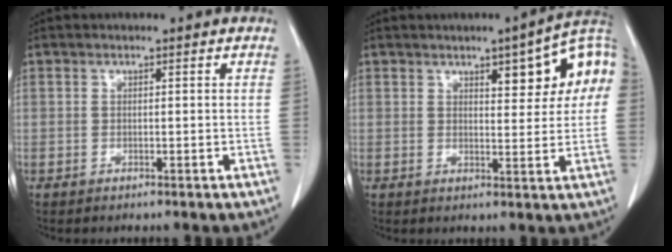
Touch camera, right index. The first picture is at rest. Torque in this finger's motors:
{"motor_torque": [0.49, -0.04, 0.22, 0.04]}